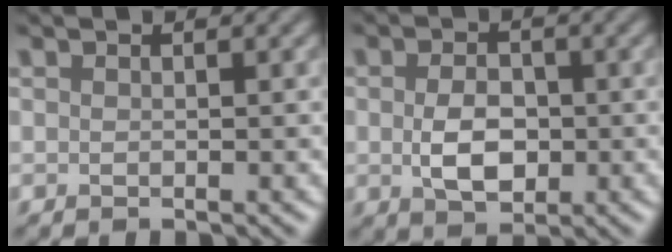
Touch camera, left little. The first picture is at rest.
{"total": 4.0, "force": [-0.4, 2.6, 2.9], "torque": [-0.056, -0.003, -0.009]}